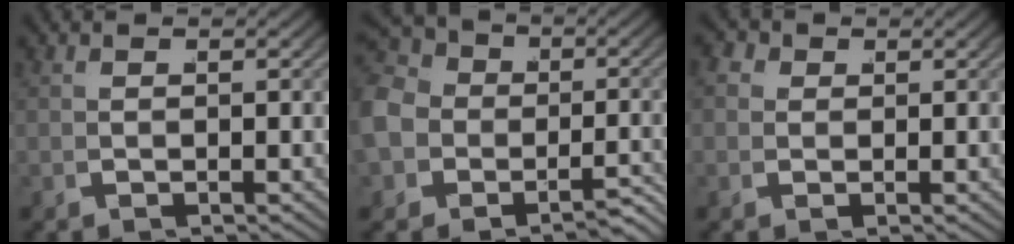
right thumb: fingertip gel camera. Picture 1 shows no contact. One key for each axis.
{"total": 9.4, "fx": -1.7, "fy": 7.9, "fz": 4.8, "tx": -0.102, "ty": -0.018, "tz": -0.033}
{"total": 2.3, "fx": 0.6, "fy": 2.0, "fz": 1.0, "tx": -0.021, "ty": -0.004, "tz": 0.006}